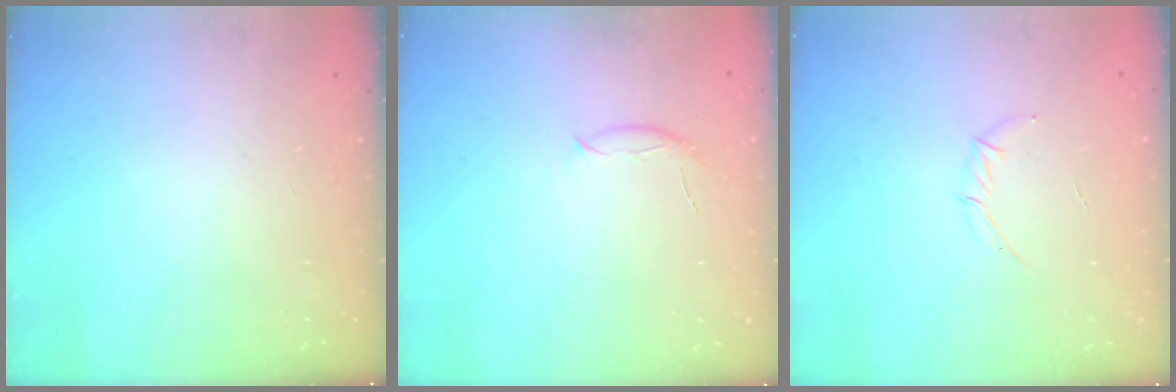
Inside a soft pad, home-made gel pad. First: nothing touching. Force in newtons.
{"total": 5.6, "press": 5.5, "slide": 0.9}
{"total": 4.1, "press": 3.9, "slide": 1.0}